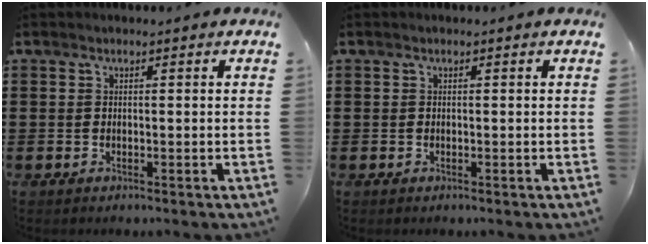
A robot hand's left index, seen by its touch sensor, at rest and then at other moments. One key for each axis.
{"total": 0.0}